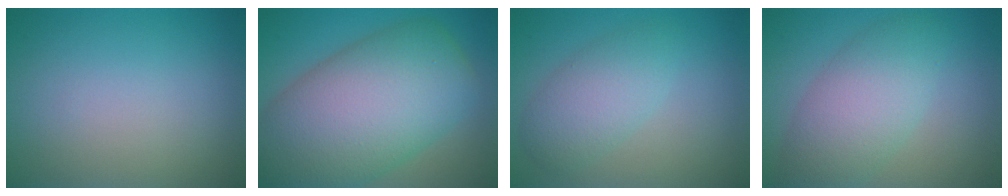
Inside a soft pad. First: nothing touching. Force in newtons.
{"total": 14.4, "press": 14.3, "slide": 0.8}
{"total": 3.9, "press": 3.9, "slide": 0.1}
{"total": 4.3, "press": 4.3, "slide": 0.4}